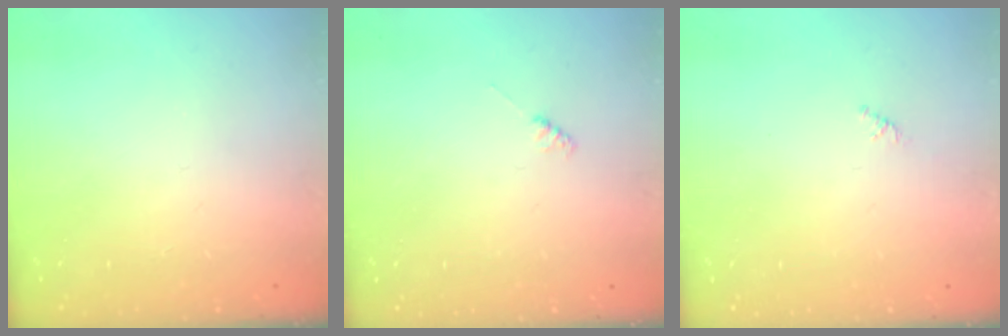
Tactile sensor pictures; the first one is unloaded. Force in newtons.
{"total": 2.3, "press": 2.3, "slide": 0.3}
{"total": 0.8, "press": 0.7, "slide": 0.4}